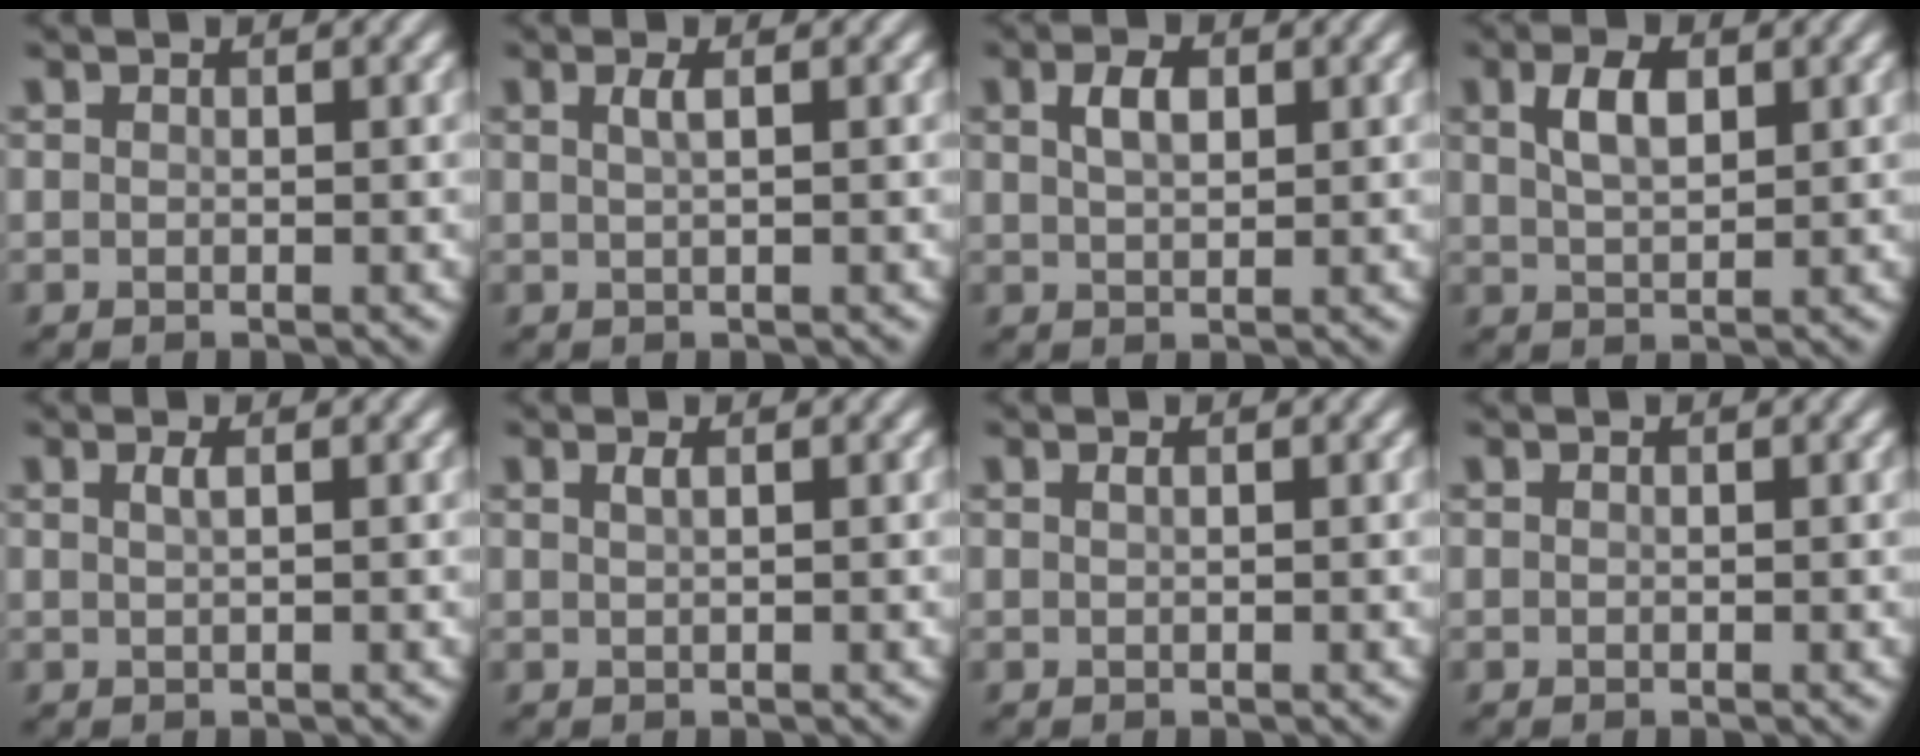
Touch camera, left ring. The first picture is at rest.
{"total": 1.4, "force": [0.4, 0.4, 1.3], "torque": [-0.022, 0.002, 0.006]}
{"total": 2.4, "force": [0.9, 1.2, 1.8], "torque": [-0.039, 0.003, 0.019]}
{"total": 3.3, "force": [1.2, 1.6, 2.6], "torque": [-0.054, 0.004, 0.027]}
{"total": 1.1, "force": [0.4, 0.4, 0.9], "torque": [-0.014, 0.002, 0.005]}
{"total": 0.9, "force": [0.4, 0.3, 0.8], "torque": [-0.011, 0.002, 0.006]}
{"total": 0.5, "force": [0.2, 0.2, 0.4], "torque": [-0.006, 0.004, 0.004]}
{"total": 0.0}